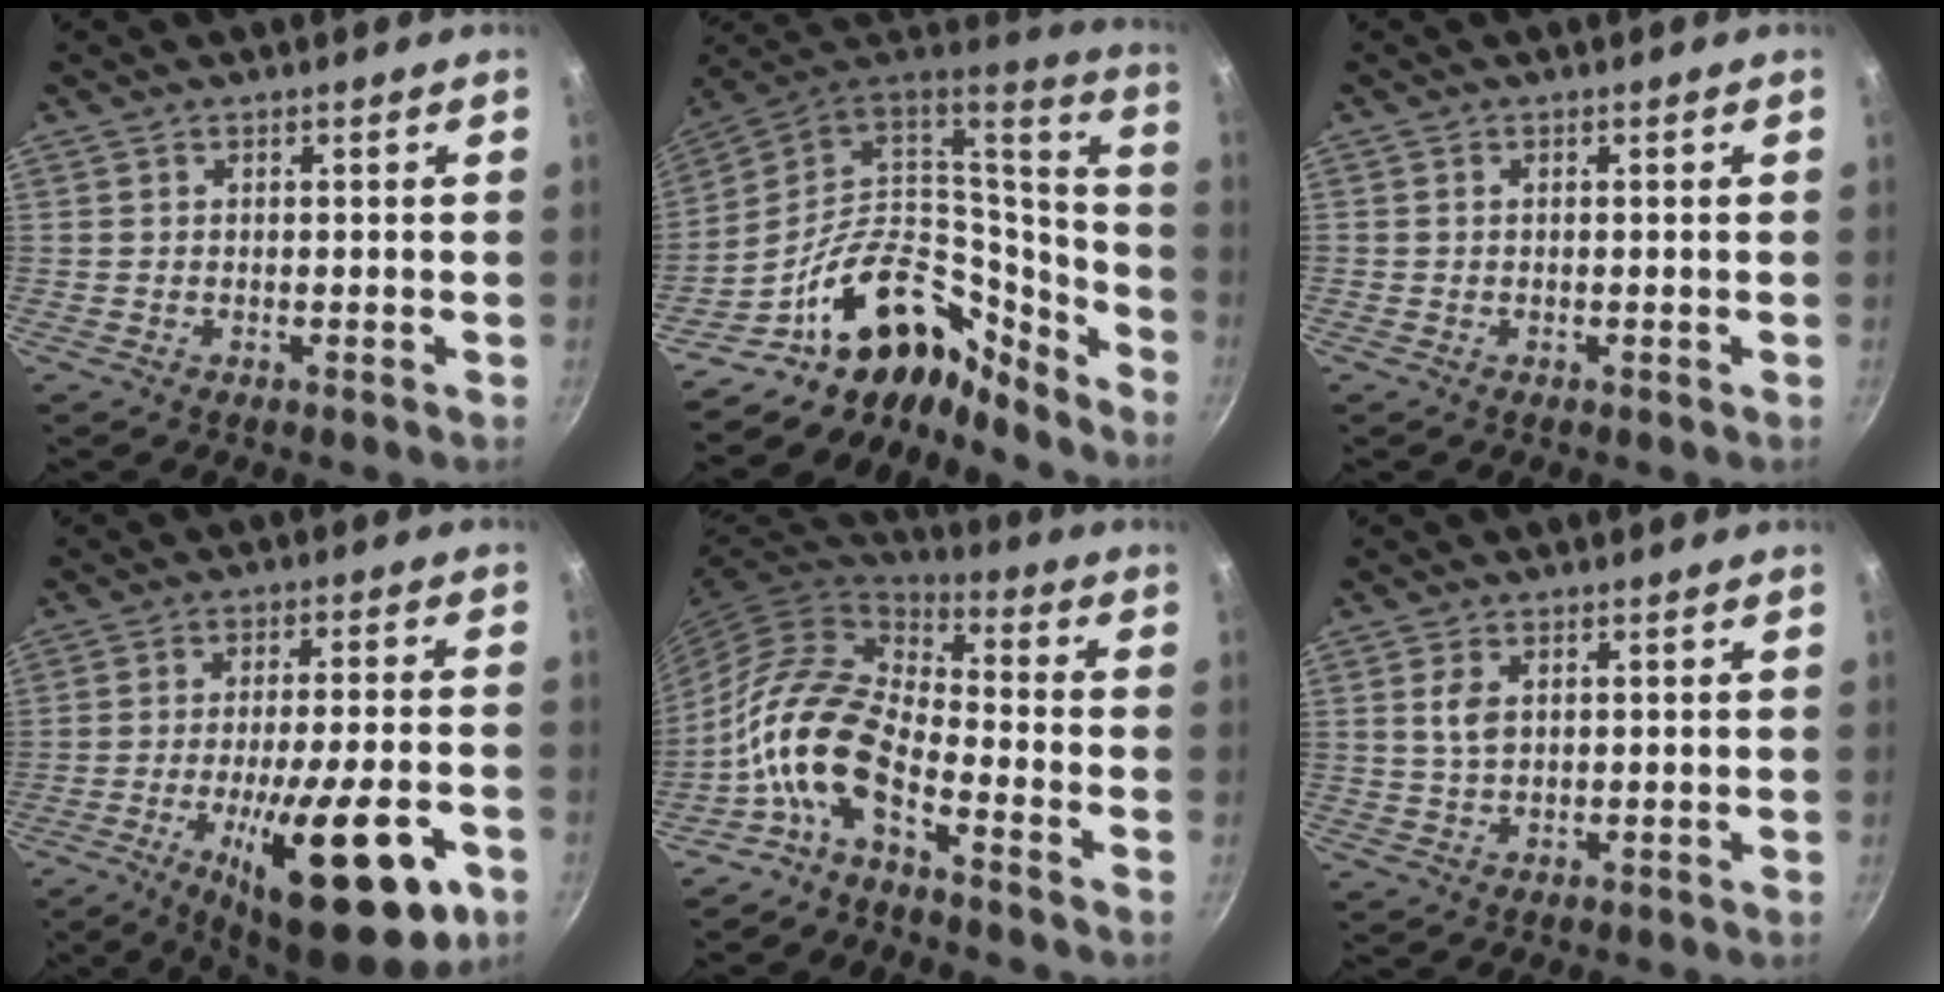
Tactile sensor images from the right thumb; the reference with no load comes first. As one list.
[{"total": 23.6, "force": [-12.3, 15.3, 13.1], "torque": [-0.154, 0.110, -0.194]}, {"total": 0.0}, {"total": 22.6, "force": [-9.2, 6.4, 19.7], "torque": [-0.273, 0.018, -0.134]}, {"total": 14.1, "force": [-6.7, 6.9, 10.3], "torque": [-0.192, 0.067, -0.154]}, {"total": 3.6, "force": [0.9, 2.3, 2.7], "torque": [-0.049, -0.003, 0.020]}]